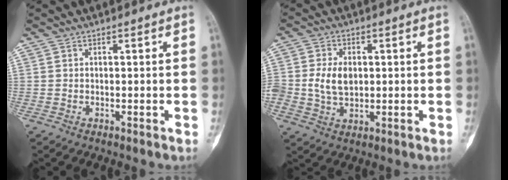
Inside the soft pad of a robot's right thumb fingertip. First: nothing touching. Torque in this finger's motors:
{"motor_torque": [0.76, 0.69, 0.37, -0.31, 0.06]}